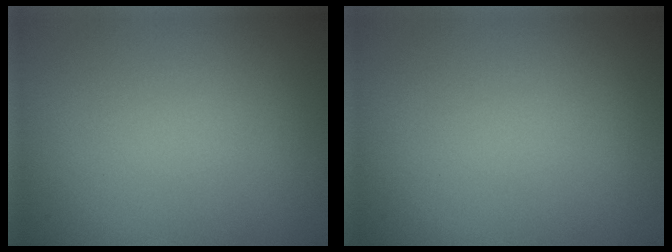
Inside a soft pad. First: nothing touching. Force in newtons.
{"total": 0.0}